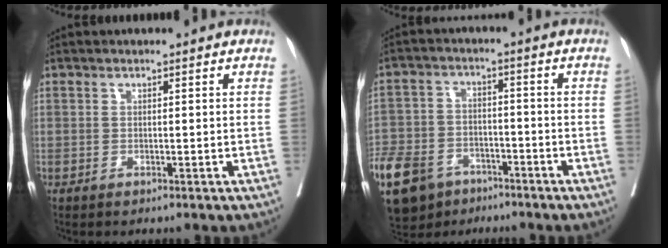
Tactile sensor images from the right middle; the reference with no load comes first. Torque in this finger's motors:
{"motor_torque": [0.73, -0.50, 0.70, 0.21]}